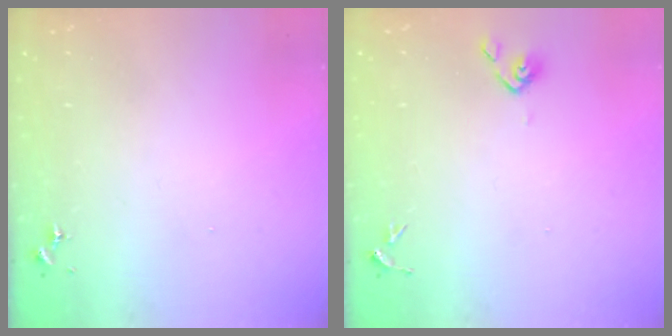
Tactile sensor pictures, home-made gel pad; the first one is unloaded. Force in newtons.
{"total": 4.2, "press": 4.1, "slide": 1.1}